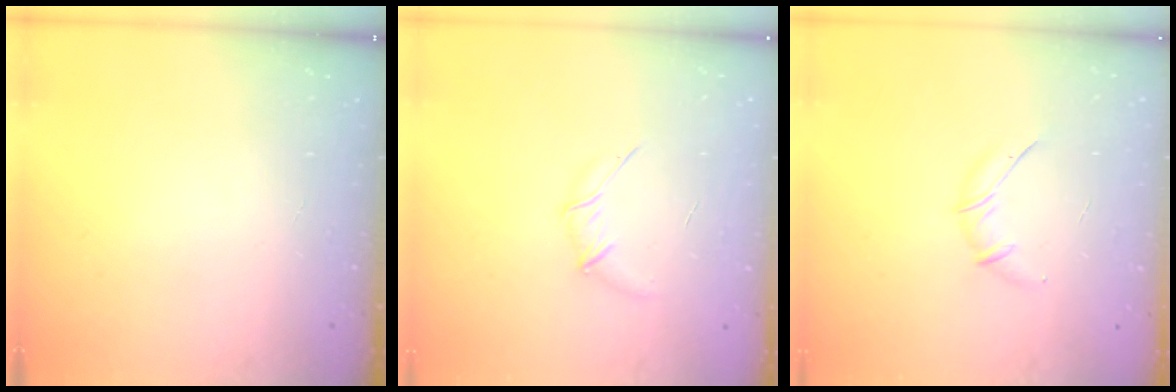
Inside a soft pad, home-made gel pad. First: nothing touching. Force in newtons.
{"total": 4.0, "press": 3.8, "slide": 1.1}
{"total": 5.4, "press": 5.3, "slide": 0.9}